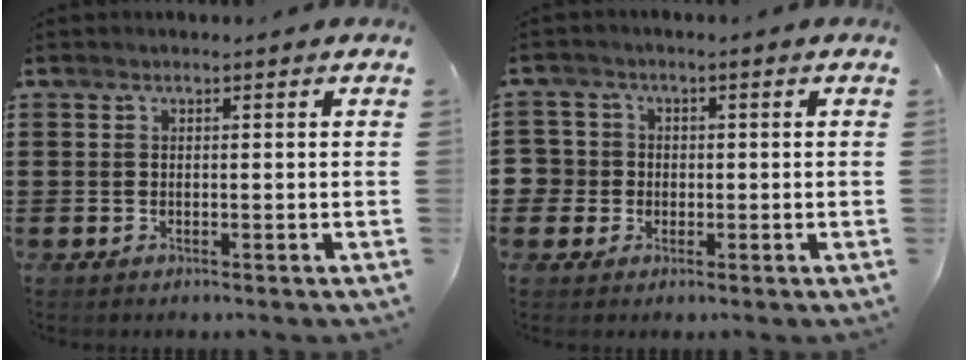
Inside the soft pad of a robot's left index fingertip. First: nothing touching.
{"total": 3.3, "force": [-0.4, 3.2, 0.3], "torque": [-0.037, 0.003, -0.017]}